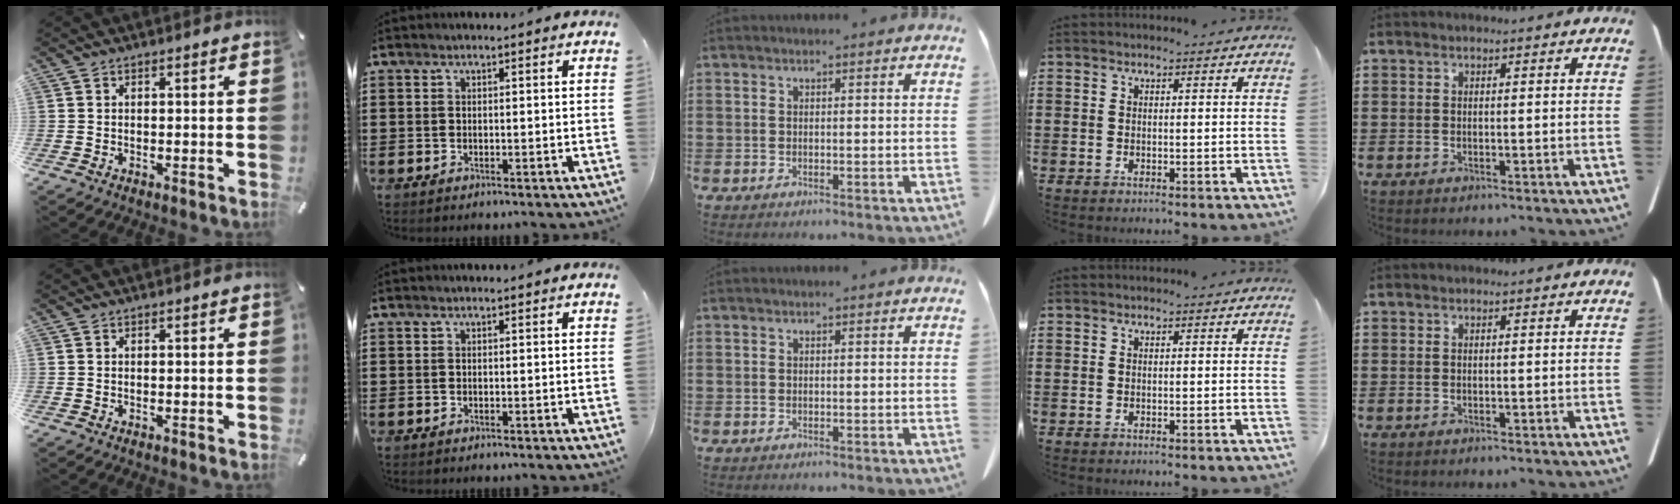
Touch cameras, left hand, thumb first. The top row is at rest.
{}